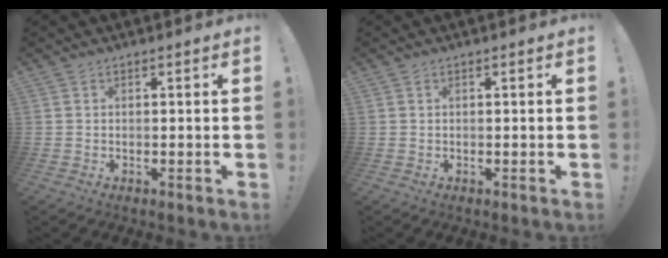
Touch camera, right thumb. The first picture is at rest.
{"total": 0.0}